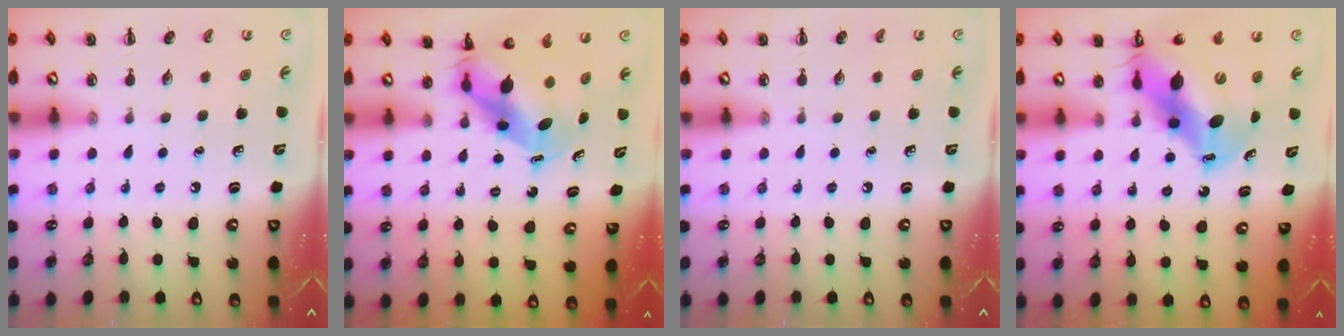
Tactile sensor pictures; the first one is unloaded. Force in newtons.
{"total": 6.4, "press": 6.2, "slide": 1.8}
{"total": 0.0}
{"total": 14.9, "press": 14.2, "slide": 4.6}